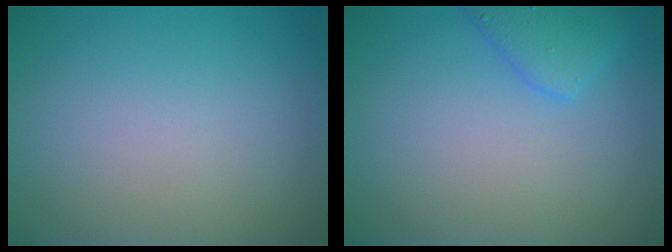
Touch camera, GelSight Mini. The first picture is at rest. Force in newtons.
{"total": 2.6, "press": 2.6, "slide": 0.2}